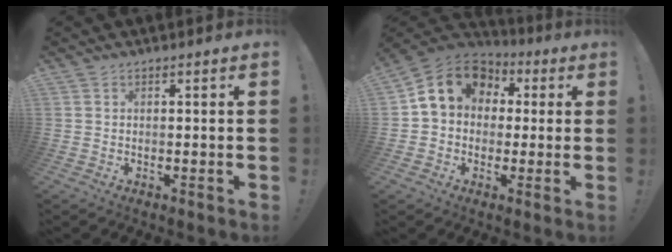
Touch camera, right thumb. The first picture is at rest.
{"total": 14.3, "force": [3.7, 11.0, 8.4], "torque": [-0.123, 0.006, 0.072]}